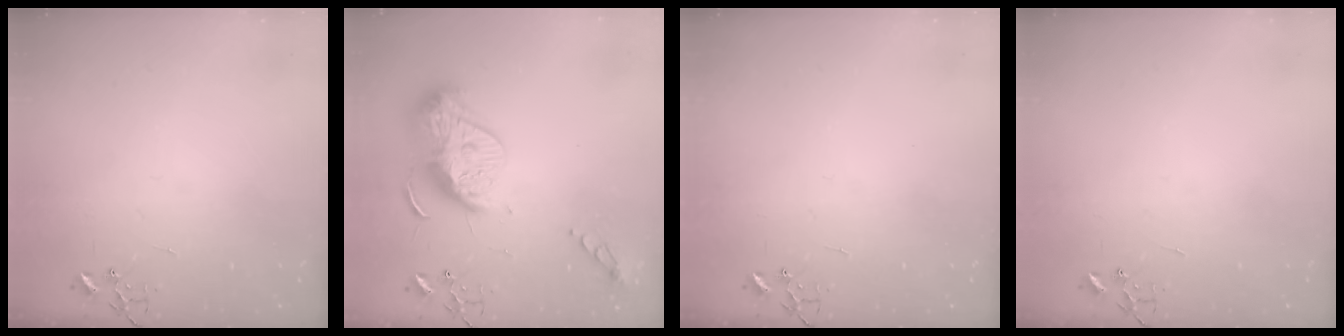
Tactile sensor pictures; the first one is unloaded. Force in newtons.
{"total": 16.7, "press": 16.7, "slide": 0.8}
{"total": 0.0}
{"total": 0.0}